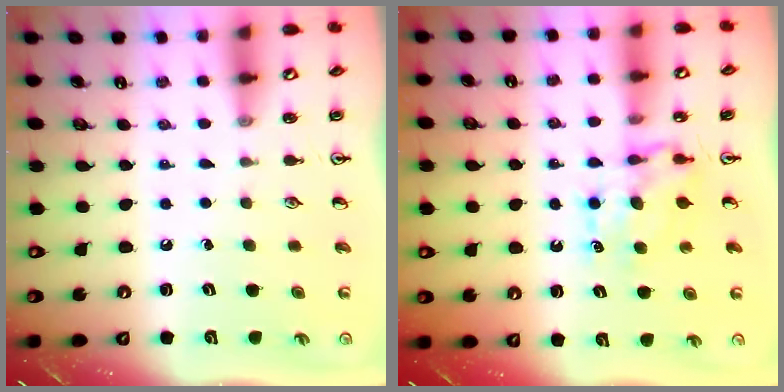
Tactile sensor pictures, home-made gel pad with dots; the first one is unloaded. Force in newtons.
{"total": 7.7, "press": 7.6, "slide": 0.8}